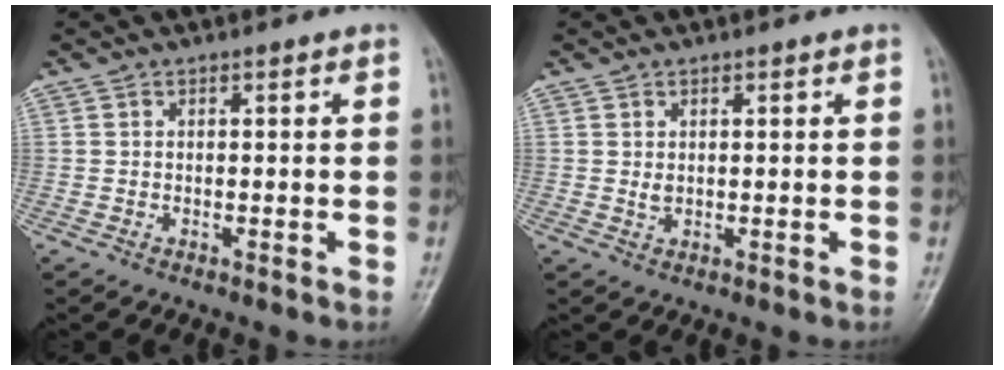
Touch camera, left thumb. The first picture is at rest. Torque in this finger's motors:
{"motor_torque": [0.39, -0.02, -0.02, -0.09, 0.00]}